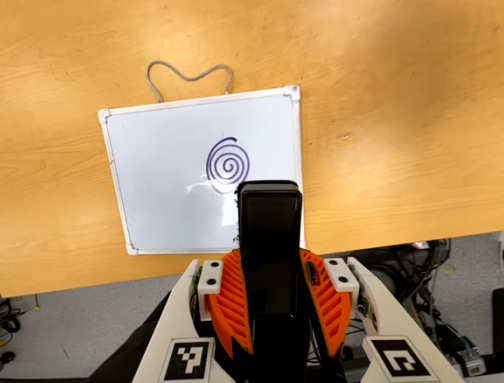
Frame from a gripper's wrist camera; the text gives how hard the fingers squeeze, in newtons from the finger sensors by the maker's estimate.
{"total": 5.0, "left": 3.6, "right": 6.5}